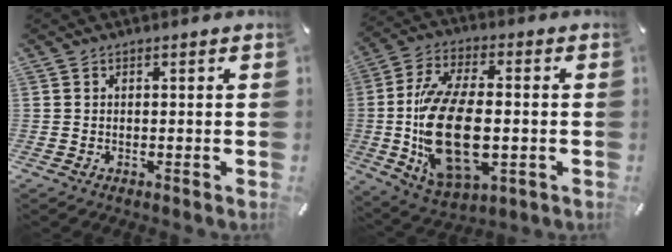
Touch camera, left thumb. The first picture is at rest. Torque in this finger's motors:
{"motor_torque": [2.16, 2.85, 2.52, 0.25, 0.40]}